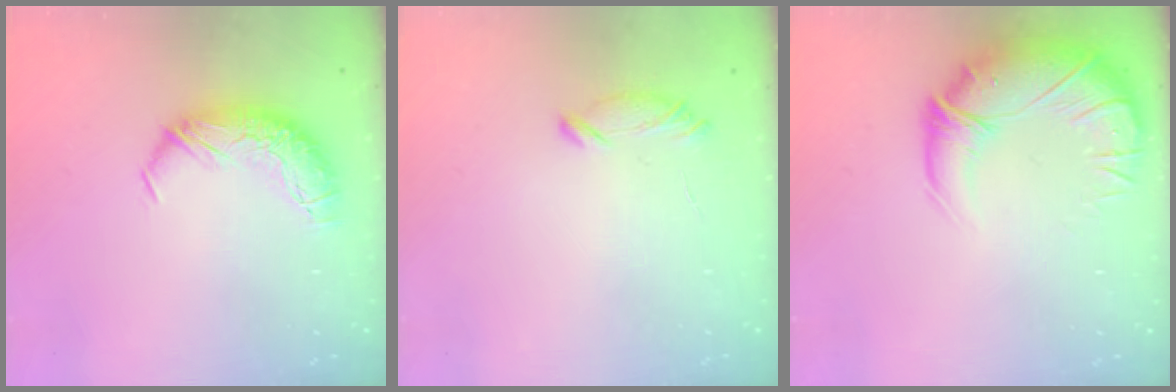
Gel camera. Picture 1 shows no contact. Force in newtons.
{"total": 7.5, "press": 7.5, "slide": 0.3}
{"total": 3.4, "press": 1.1, "slide": 3.2}